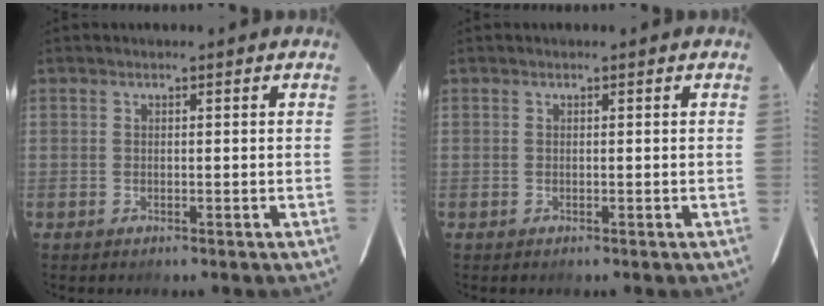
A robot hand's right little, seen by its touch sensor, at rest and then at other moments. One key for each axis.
{"total": 0.0}